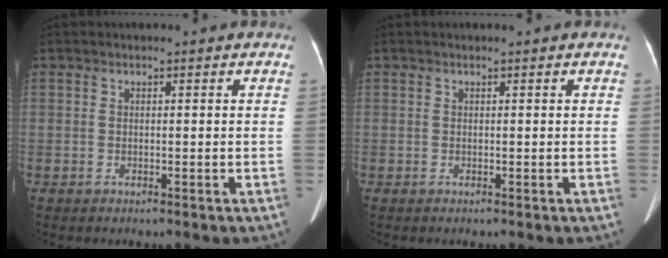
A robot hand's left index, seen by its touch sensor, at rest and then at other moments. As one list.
[{"total": 0.0}]